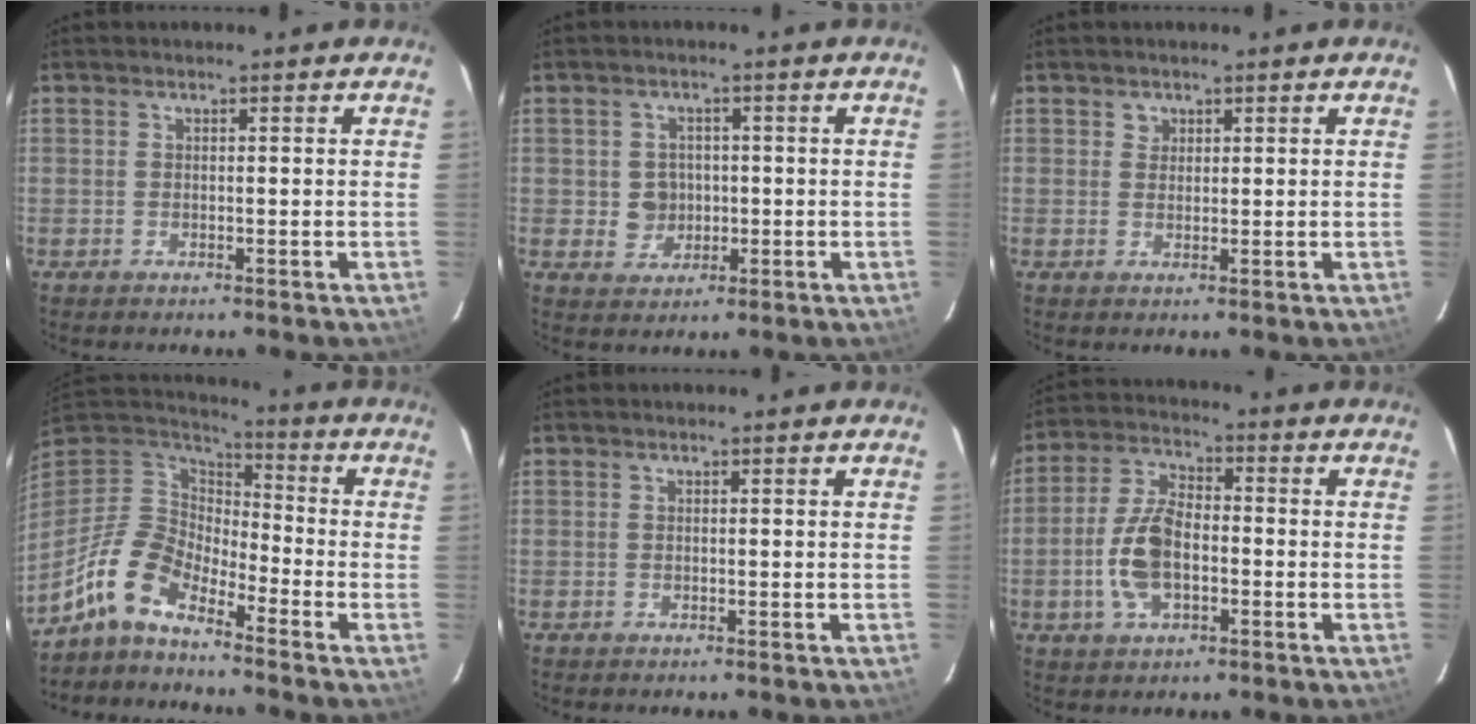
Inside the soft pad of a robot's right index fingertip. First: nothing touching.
{"total": 4.3, "force": [-0.2, 4.2, 1.1], "torque": [-0.025, 0.011, 0.007]}
{"total": 1.5, "force": [0.8, 1.3, 0.0], "torque": [0.007, 0.007, 0.012]}
{"total": 10.9, "force": [-7.9, 4.7, 5.9], "torque": [-0.126, 0.018, -0.171]}
{"total": 0.0}
{"total": 10.2, "force": [-2.4, 5.4, 8.4], "torque": [-0.178, 0.009, -0.044]}